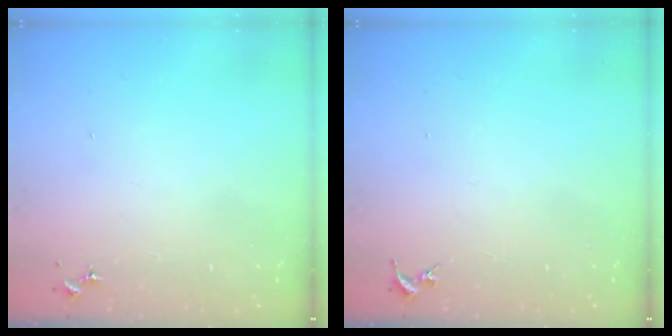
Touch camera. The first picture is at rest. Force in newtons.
{"total": 0.0}